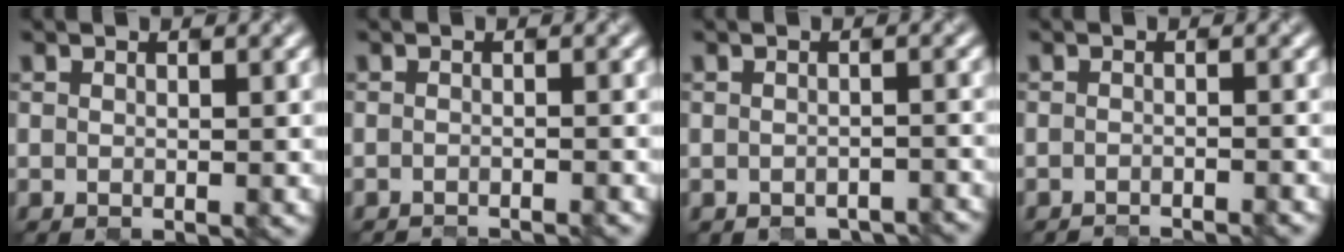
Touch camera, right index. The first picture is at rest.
{"total": 0.9, "force": [-0.8, 0.3, 0.4], "torque": [0.012, -0.004, -0.024]}
{"total": 1.9, "force": [-1.8, 0.6, 0.4], "torque": [-0.003, -0.009, -0.012]}
{"total": 1.2, "force": [-1.1, 0.2, 0.5], "torque": [0.012, -0.006, -0.028]}